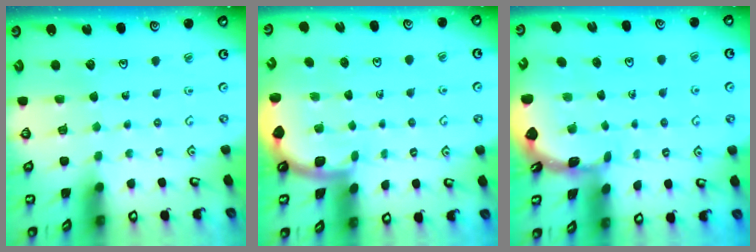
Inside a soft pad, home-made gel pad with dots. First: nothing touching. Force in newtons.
{"total": 1.7, "press": 1.7, "slide": 0.0}
{"total": 1.7, "press": 1.7, "slide": 0.1}